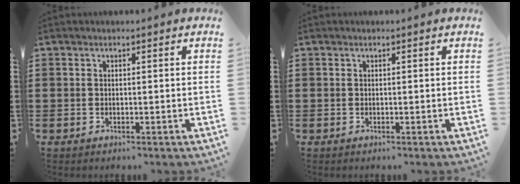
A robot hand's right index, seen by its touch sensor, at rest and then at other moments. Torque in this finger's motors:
{"motor_torque": [0.54, 1.36, 0.00, 0.00]}